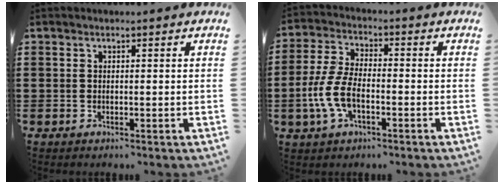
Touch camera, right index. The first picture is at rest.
{"total": 7.7, "force": [-2.3, 3.9, 6.2], "torque": [-0.154, -0.007, -0.051]}